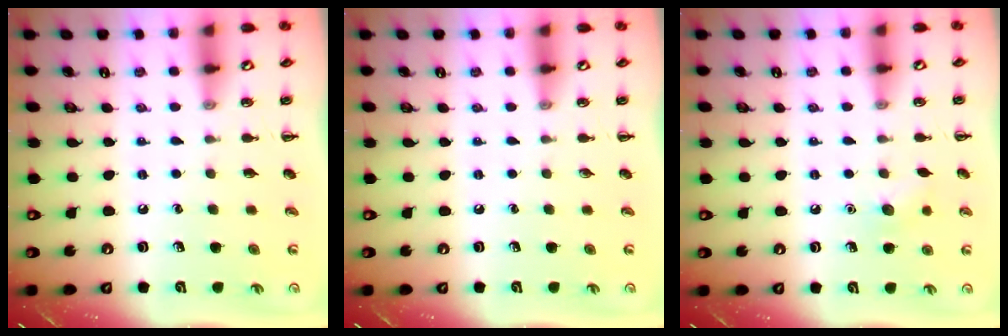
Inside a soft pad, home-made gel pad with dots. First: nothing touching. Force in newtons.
{"total": 0.0}
{"total": 7.0, "press": 6.7, "slide": 1.8}